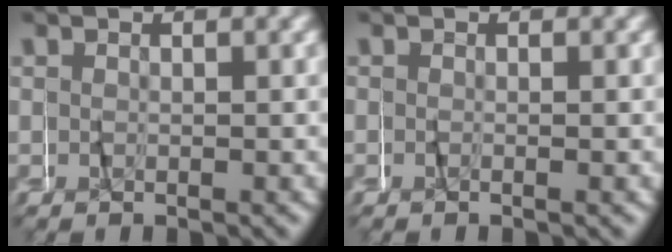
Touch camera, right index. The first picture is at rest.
{"total": 0.0}